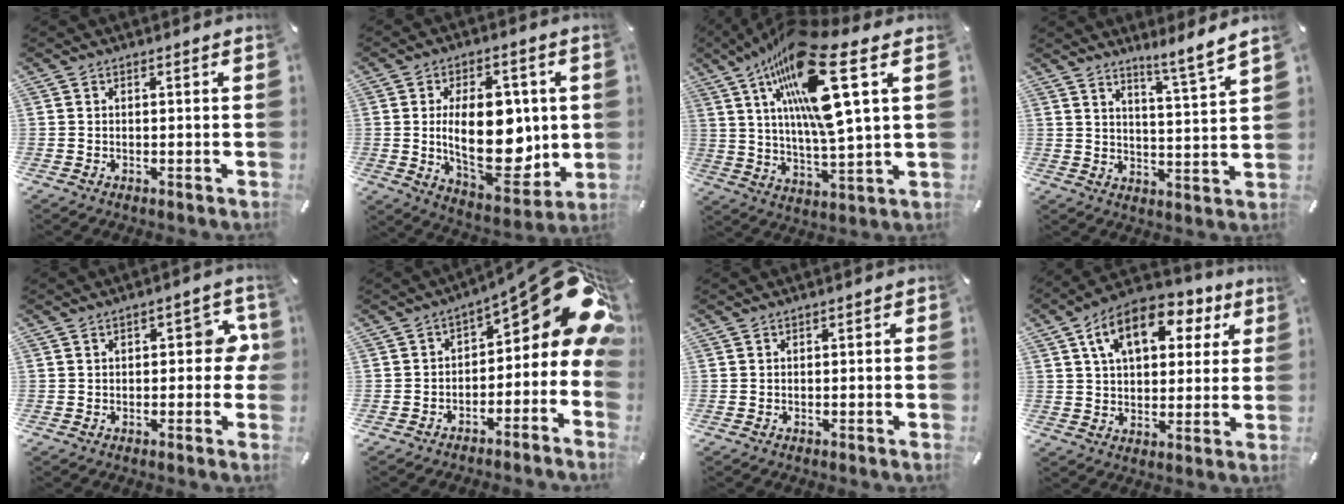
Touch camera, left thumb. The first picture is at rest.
{"total": 20.1, "force": [0.7, 11.1, 16.7], "torque": [-0.277, -0.022, 0.012]}
{"total": 21.5, "force": [10.0, 5.0, 18.4], "torque": [-0.353, -0.049, 0.147]}
{"total": 6.6, "force": [6.0, -0.8, 2.8], "torque": [-0.048, -0.051, 0.099]}
{"total": 7.7, "force": [0.7, 4.0, 6.5], "torque": [-0.080, 0.002, 0.003]}
{"total": 16.2, "force": [5.2, 7.3, 13.5], "torque": [-0.155, -0.041, 0.084]}
{"total": 0.7, "force": [-0.4, 0.4, 0.4], "torque": [-0.007, 0.001, -0.009]}
{"total": 14.0, "force": [5.9, 8.7, 9.2], "torque": [-0.149, -0.006, 0.103]}